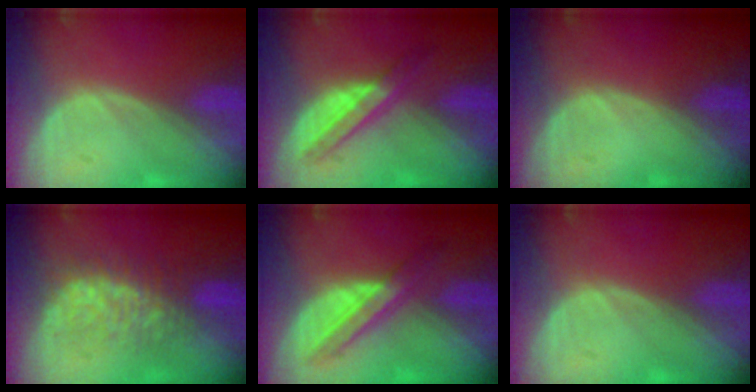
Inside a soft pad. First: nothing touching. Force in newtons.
{"total": 5.4, "press": 5.3, "slide": 0.8}
{"total": 0.0}
{"total": 7.8, "press": 7.7, "slide": 1.4}
{"total": 5.8, "press": 5.8, "slide": 0.4}
{"total": 0.0}